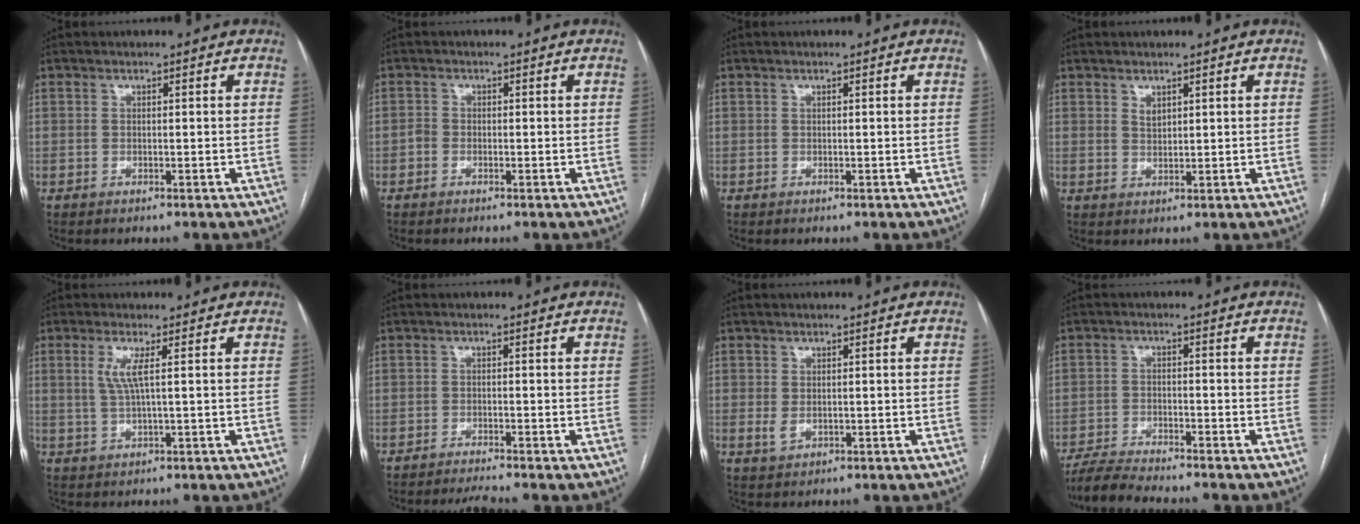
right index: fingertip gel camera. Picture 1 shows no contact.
{"total": 0.9, "force": [-0.5, 0.7, 0.4], "torque": [-0.005, 0.003, -0.012]}
{"total": 0.0}
{"total": 1.5, "force": [1.0, 0.8, 0.8], "torque": [-0.015, -0.002, 0.023]}
{"total": 3.5, "force": [1.0, -0.1, 3.3], "torque": [-0.077, 0.000, 0.021]}
{"total": 2.3, "force": [-2.0, -1.0, 0.3], "torque": [-0.015, -0.014, -0.036]}
{"total": 1.7, "force": [0.0, 1.1, 1.3], "torque": [-0.026, -0.005, 0.006]}
{"total": 7.3, "force": [-6.7, -0.2, 2.8], "torque": [-0.049, -0.019, -0.116]}